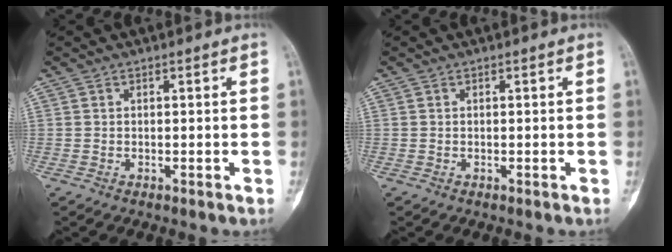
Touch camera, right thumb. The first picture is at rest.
{"total": 0.0}